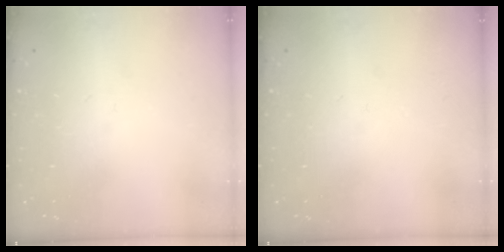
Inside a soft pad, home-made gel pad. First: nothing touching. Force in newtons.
{"total": 0.0}